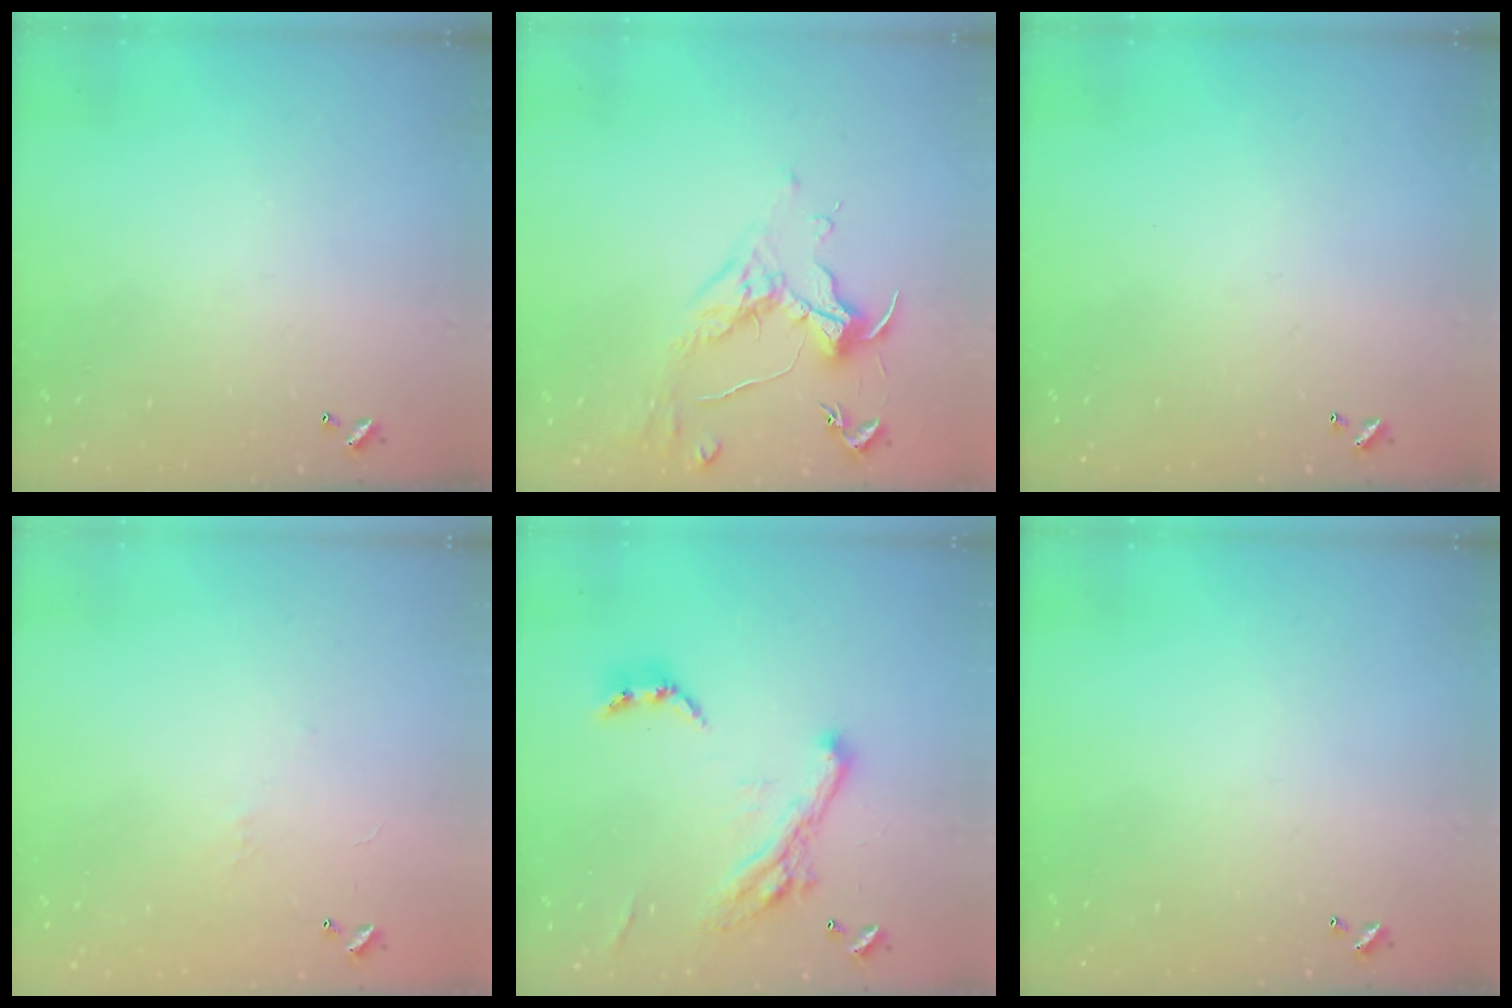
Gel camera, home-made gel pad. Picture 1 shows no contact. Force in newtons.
{"total": 0.8, "press": 0.6, "slide": 0.6}
{"total": 0.0}
{"total": 6.0, "press": 6.0, "slide": 0.7}
{"total": 10.6, "press": 10.5, "slide": 1.5}
{"total": 0.0}